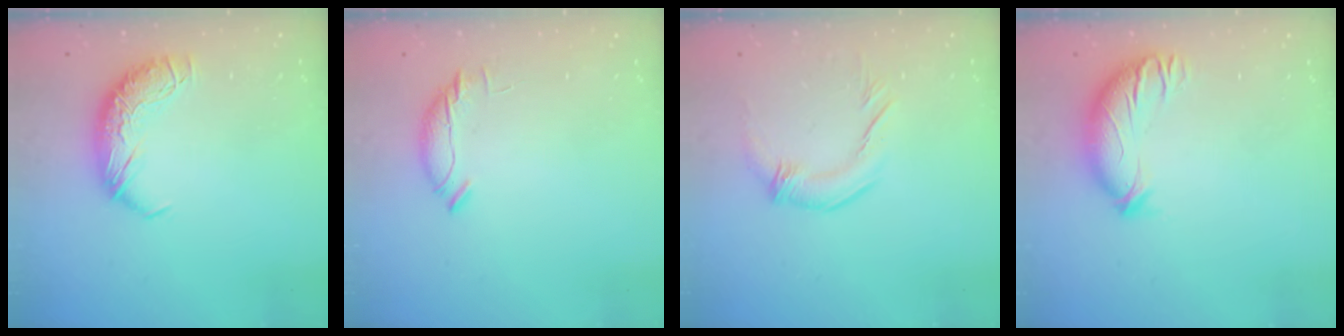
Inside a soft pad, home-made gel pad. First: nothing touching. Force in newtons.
{"total": 5.6, "press": 5.6, "slide": 0.6}
{"total": 1.1, "press": 0.9, "slide": 0.7}
{"total": 2.8, "press": 2.0, "slide": 2.0}